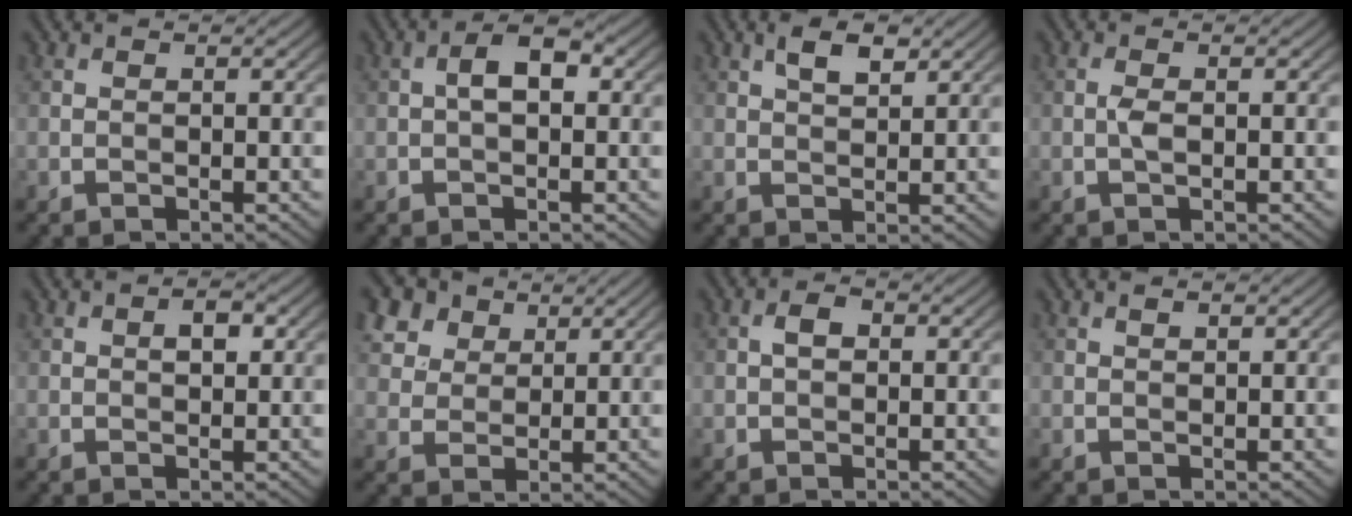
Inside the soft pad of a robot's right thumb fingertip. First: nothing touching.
{"total": 3.4, "force": [0.2, 1.7, 2.9], "torque": [-0.048, 0.010, -0.003]}
{"total": 3.2, "force": [1.6, 1.3, 2.4], "torque": [-0.048, 0.004, 0.031]}
{"total": 1.4, "force": [-0.3, 0.3, 1.4], "torque": [-0.033, 0.004, -0.007]}
{"total": 1.9, "force": [0.4, 1.0, 1.6], "torque": [-0.023, 0.003, 0.005]}
{"total": 7.6, "force": [4.8, 4.9, 3.4], "torque": [-0.121, 0.004, 0.095]}
{"total": 1.7, "force": [0.0, 1.0, 1.3], "torque": [-0.024, 0.006, -0.004]}
{"total": 0.6, "force": [0.4, 0.1, 0.4], "torque": [-0.011, 0.002, 0.007]}